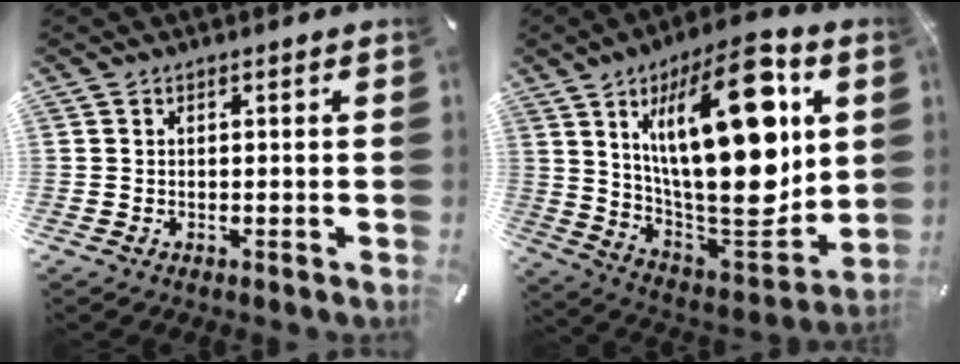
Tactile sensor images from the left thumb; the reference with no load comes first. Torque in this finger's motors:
{"motor_torque": [2.66, 2.35, 2.77, 0.00, 0.52]}